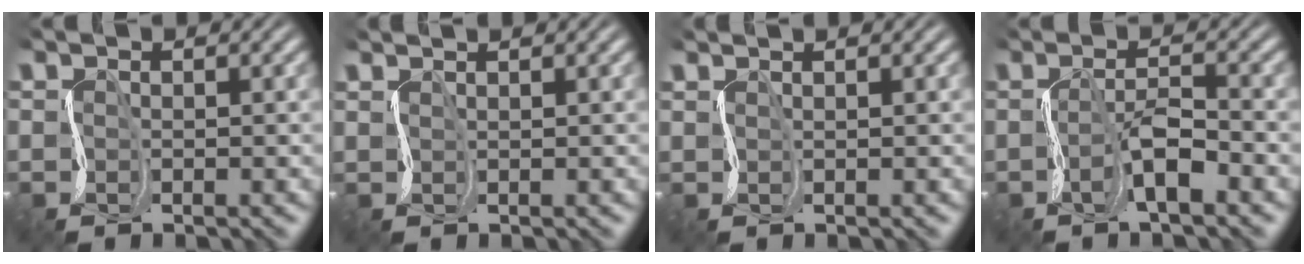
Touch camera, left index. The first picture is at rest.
{"total": 1.0, "force": [0.9, -0.1, 0.4], "torque": [-0.004, 0.003, 0.018]}
{"total": 0.8, "force": [0.7, -0.2, 0.2], "torque": [-0.005, -0.002, 0.016]}
{"total": 2.4, "force": [-0.7, 0.2, 2.3], "torque": [-0.046, 0.009, -0.019]}